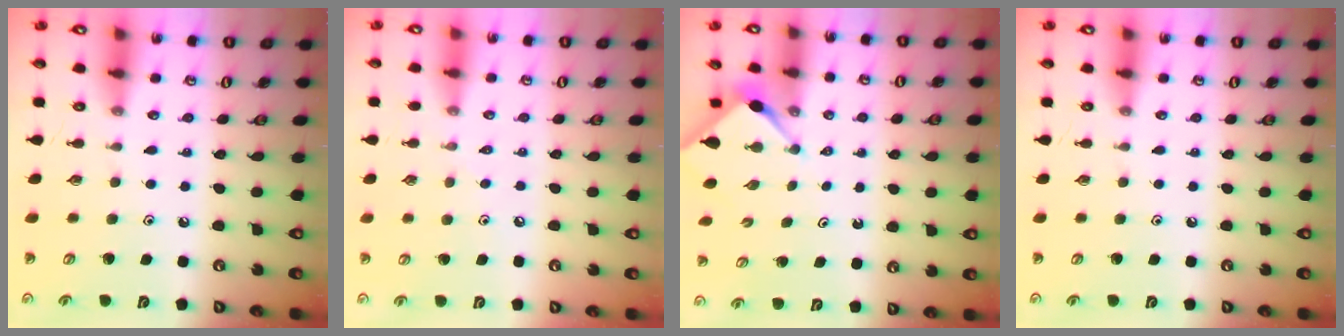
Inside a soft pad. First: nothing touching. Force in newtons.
{"total": 3.3, "press": 3.2, "slide": 0.5}
{"total": 2.9, "press": 2.8, "slide": 0.3}
{"total": 0.0}